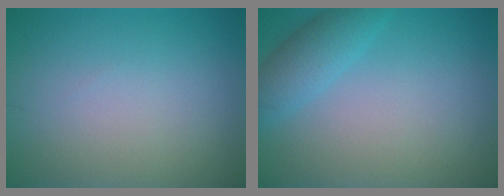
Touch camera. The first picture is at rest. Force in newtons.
{"total": 3.0, "press": 3.0, "slide": 0.2}